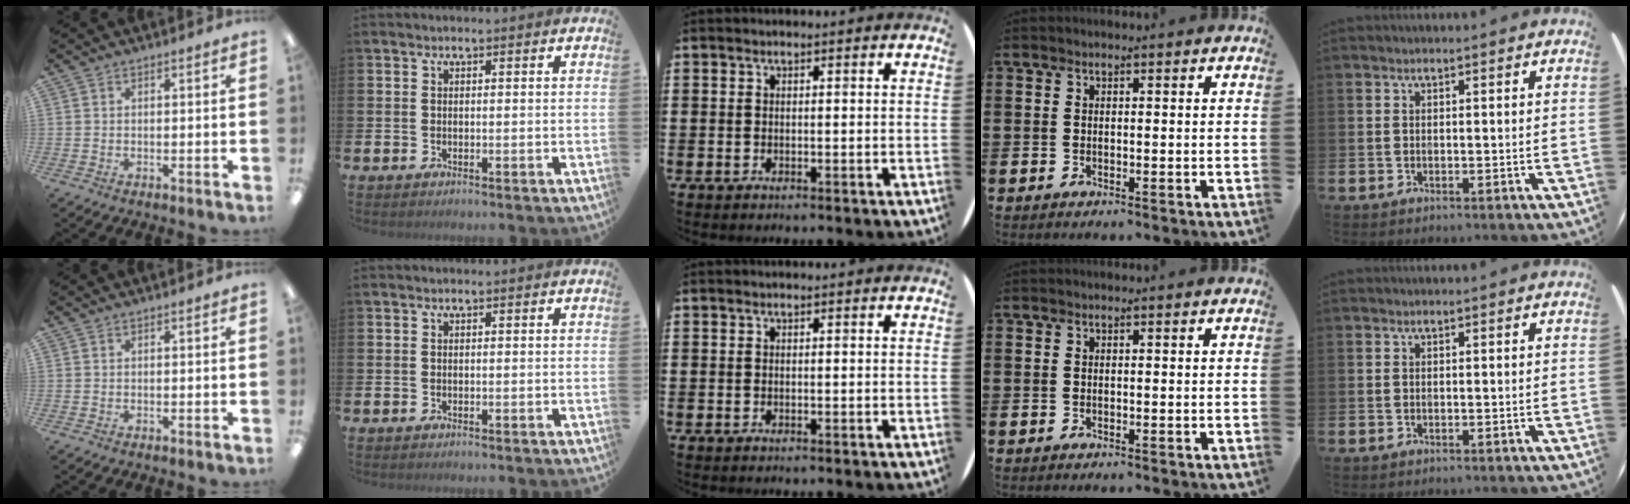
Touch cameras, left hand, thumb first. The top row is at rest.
{}